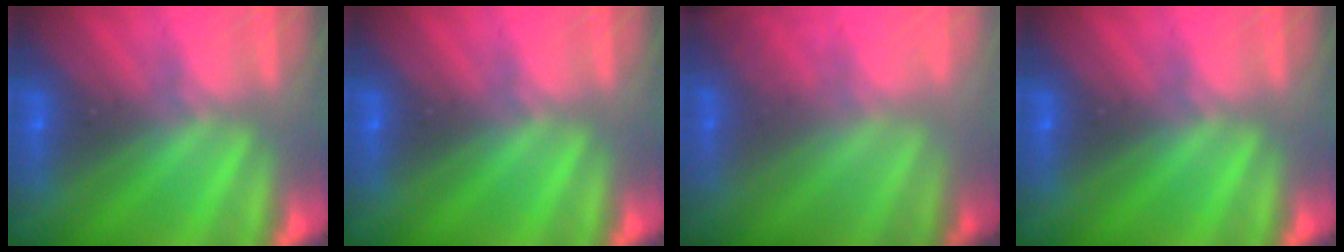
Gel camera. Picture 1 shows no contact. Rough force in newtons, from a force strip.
{"total": 0.0}
{"total": 2.0}
{"total": 0.0}